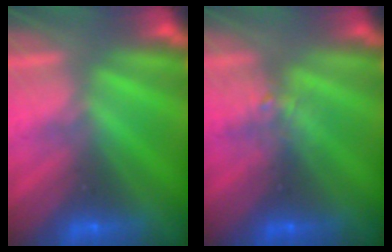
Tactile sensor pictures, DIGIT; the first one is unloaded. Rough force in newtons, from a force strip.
{"total": 2.2}